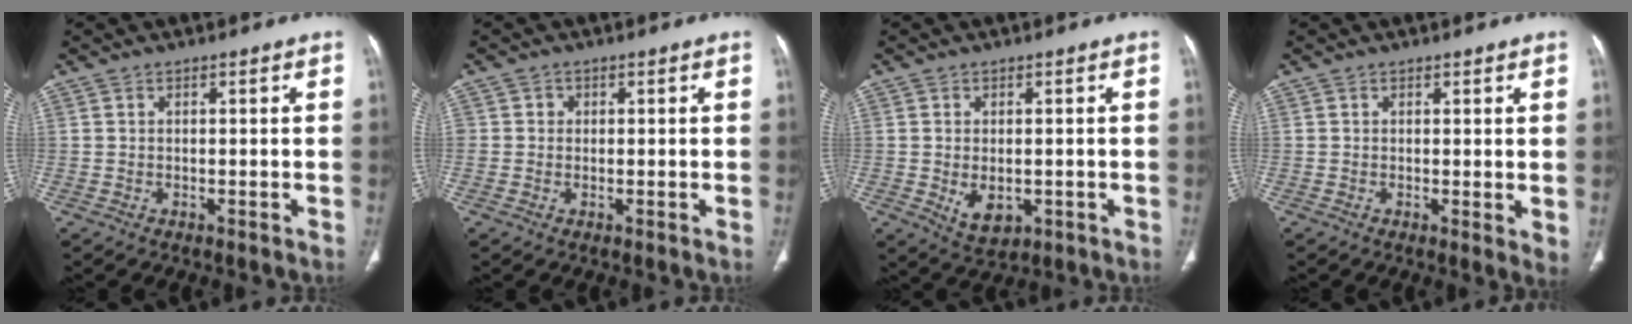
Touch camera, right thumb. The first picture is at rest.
{"total": 1.5, "force": [0.1, 1.5, 0.2], "torque": [0.009, 0.005, 0.000]}
{"total": 5.4, "force": [-1.0, 3.5, 4.0], "torque": [-0.056, -0.008, -0.003]}
{"total": 2.6, "force": [0.5, 0.9, 2.4], "torque": [-0.039, -0.011, 0.005]}